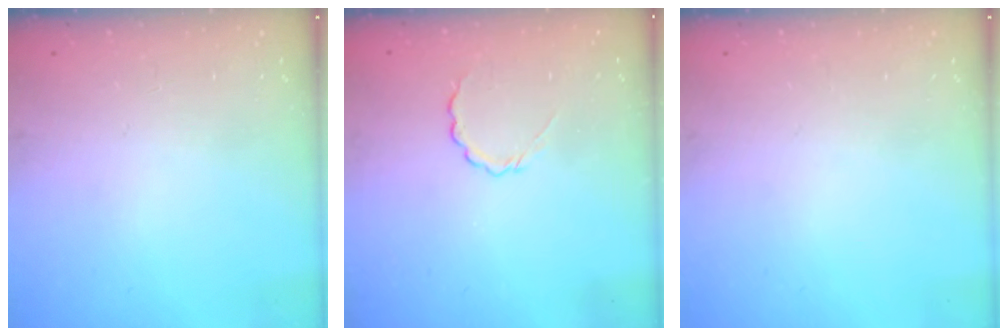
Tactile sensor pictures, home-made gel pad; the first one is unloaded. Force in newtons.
{"total": 3.8, "press": 3.6, "slide": 1.1}
{"total": 0.0}